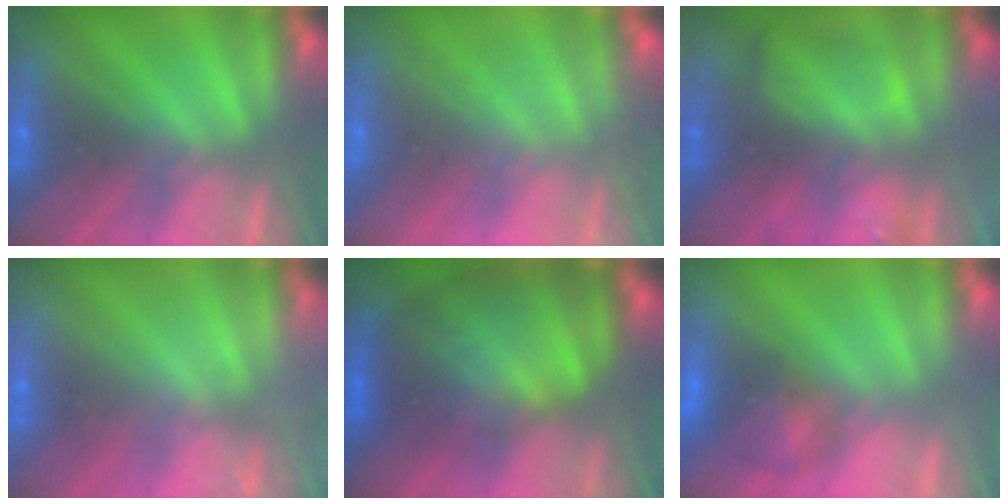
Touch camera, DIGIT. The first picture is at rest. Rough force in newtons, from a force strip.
{"total": 8.5}
{"total": 5.8}
{"total": 2.7}
{"total": 7.7}
{"total": 2.7}